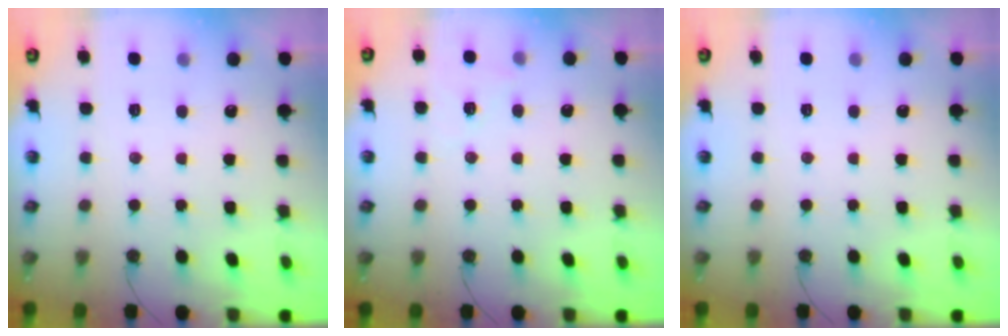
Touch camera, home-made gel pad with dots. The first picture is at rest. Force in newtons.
{"total": 5.8, "press": 5.6, "slide": 1.6}
{"total": 0.0}